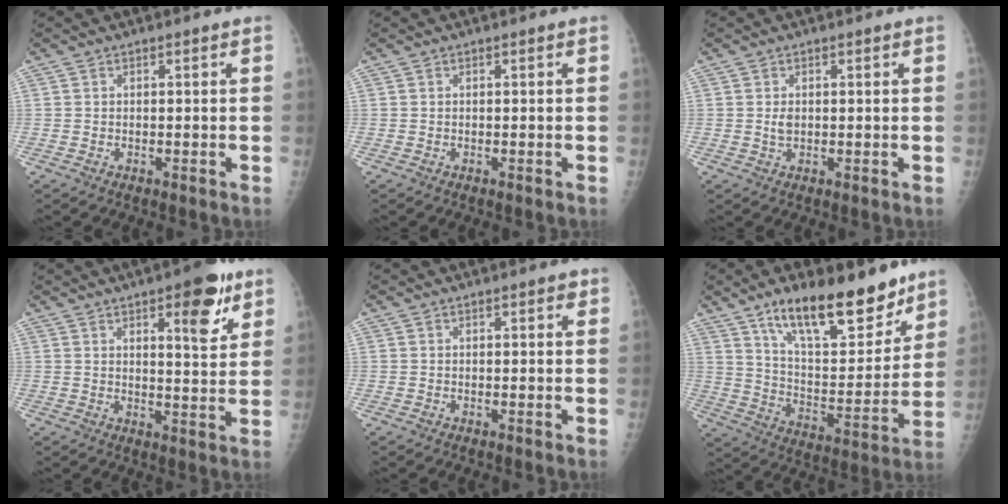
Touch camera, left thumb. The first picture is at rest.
{"total": 0.0}
{"total": 1.8, "force": [0.2, 1.3, 1.3], "torque": [-0.020, -0.002, 0.006]}
{"total": 10.2, "force": [5.5, 3.4, 7.9], "torque": [-0.084, -0.027, 0.071]}
{"total": 1.1, "force": [0.6, 0.5, 0.8], "torque": [-0.005, 0.000, 0.006]}
{"total": 21.5, "force": [14.5, 8.0, 13.6], "torque": [-0.168, -0.078, 0.243]}